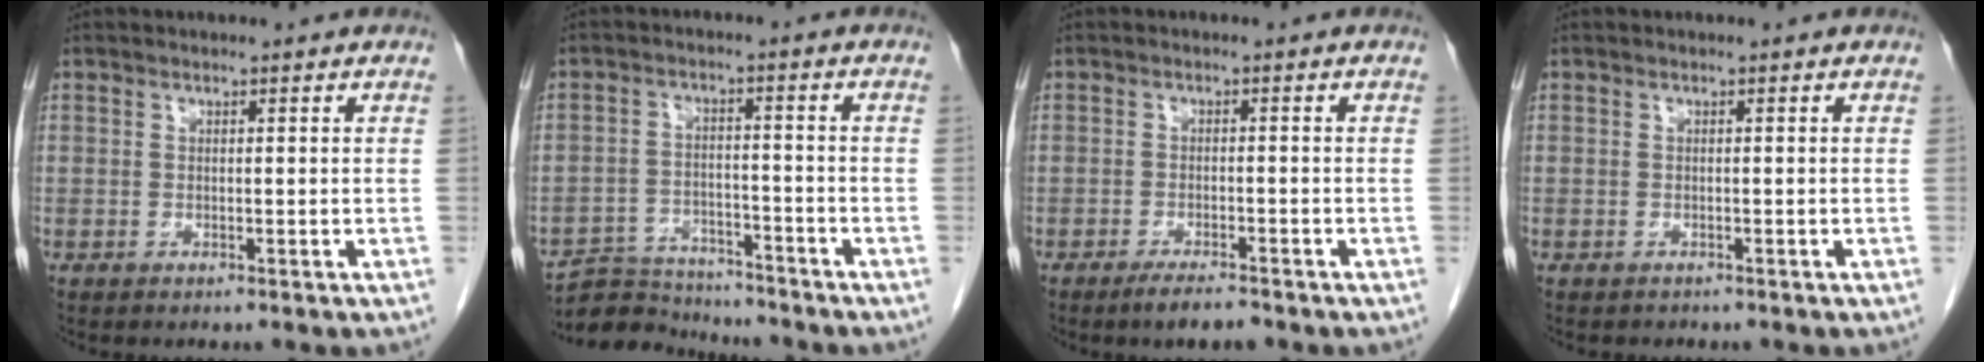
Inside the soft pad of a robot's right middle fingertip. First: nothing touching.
{"total": 8.1, "force": [-7.9, 1.7, 0.2], "torque": [-0.003, 0.009, -0.135]}
{"total": 3.4, "force": [-2.6, 0.5, 2.1], "torque": [-0.039, -0.004, -0.043]}
{"total": 0.7, "force": [-0.6, 0.3, 0.0], "torque": [-0.008, 0.001, -0.010]}